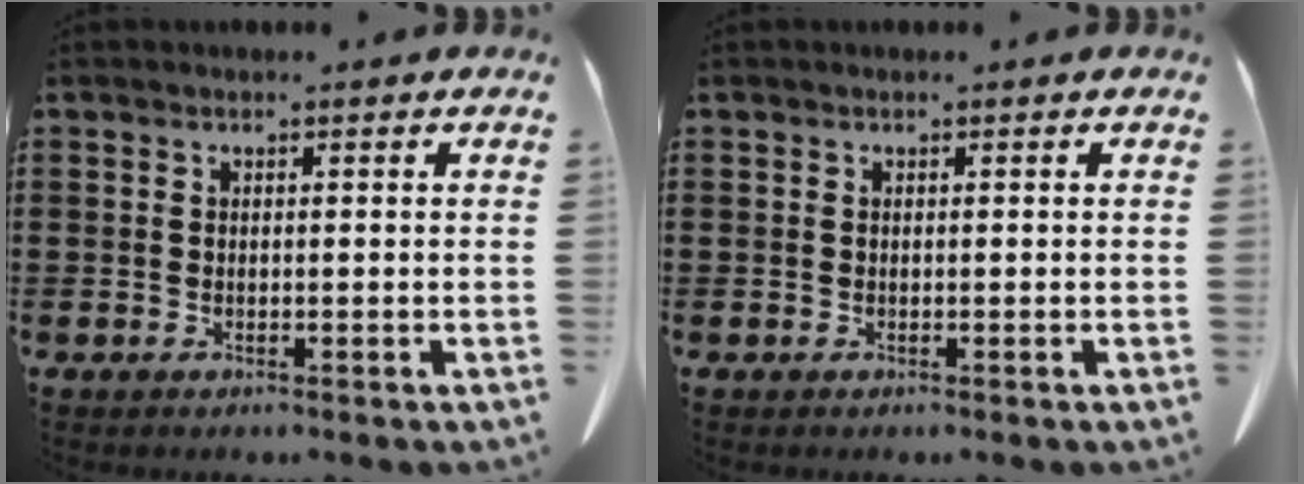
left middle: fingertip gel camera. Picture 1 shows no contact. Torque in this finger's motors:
{"motor_torque": [-0.05, 0.03, 0.00, 0.00]}